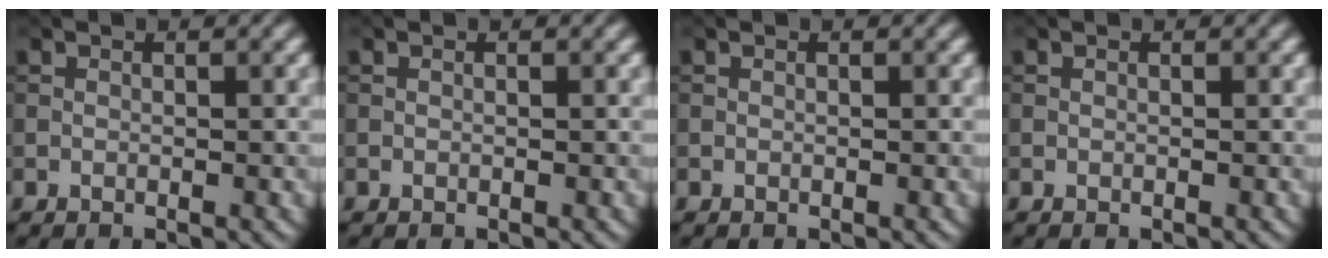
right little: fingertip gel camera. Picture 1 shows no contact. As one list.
[{"total": 0.0}, {"total": 0.0}, {"total": 0.0}]